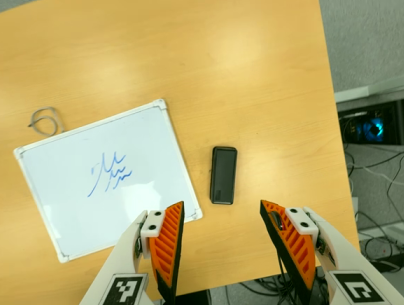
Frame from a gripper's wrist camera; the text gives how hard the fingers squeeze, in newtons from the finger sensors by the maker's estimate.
{"total": 0.0}